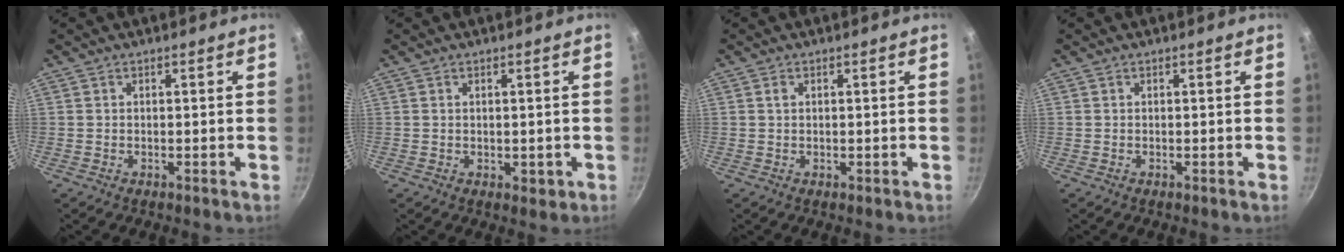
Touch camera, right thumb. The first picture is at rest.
{"total": 1.9, "force": [-0.3, 1.0, 1.5], "torque": [-0.019, -0.004, -0.003]}
{"total": 0.9, "force": [0.3, 0.6, 0.6], "torque": [-0.008, 0.002, 0.005]}
{"total": 0.0}